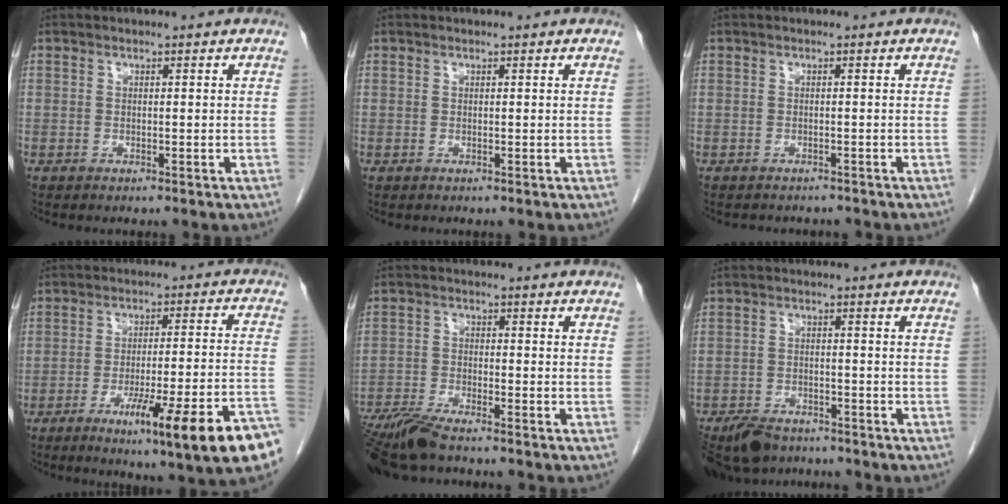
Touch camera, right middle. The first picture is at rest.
{"total": 0.0}
{"total": 3.9, "force": [-3.6, 1.5, 0.8], "torque": [-0.014, -0.002, -0.041]}
{"total": 17.8, "force": [-10.0, 0.0, 14.8], "torque": [-0.161, -0.013, -0.145]}
{"total": 8.4, "force": [-7.2, 0.8, 4.3], "torque": [-0.078, -0.023, -0.129]}
{"total": 9.2, "force": [-7.6, 4.0, 3.4], "torque": [-0.064, -0.013, -0.120]}